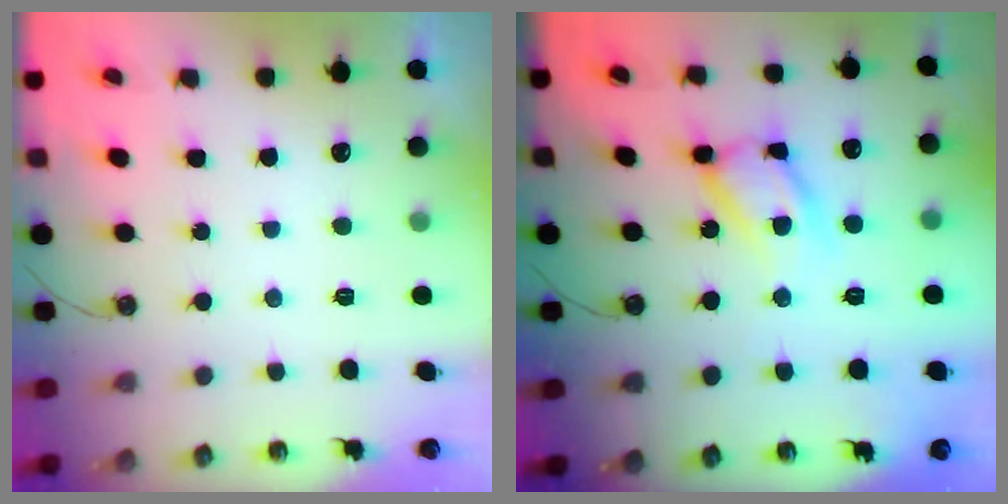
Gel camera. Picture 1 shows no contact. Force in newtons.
{"total": 14.4, "press": 14.3, "slide": 1.1}